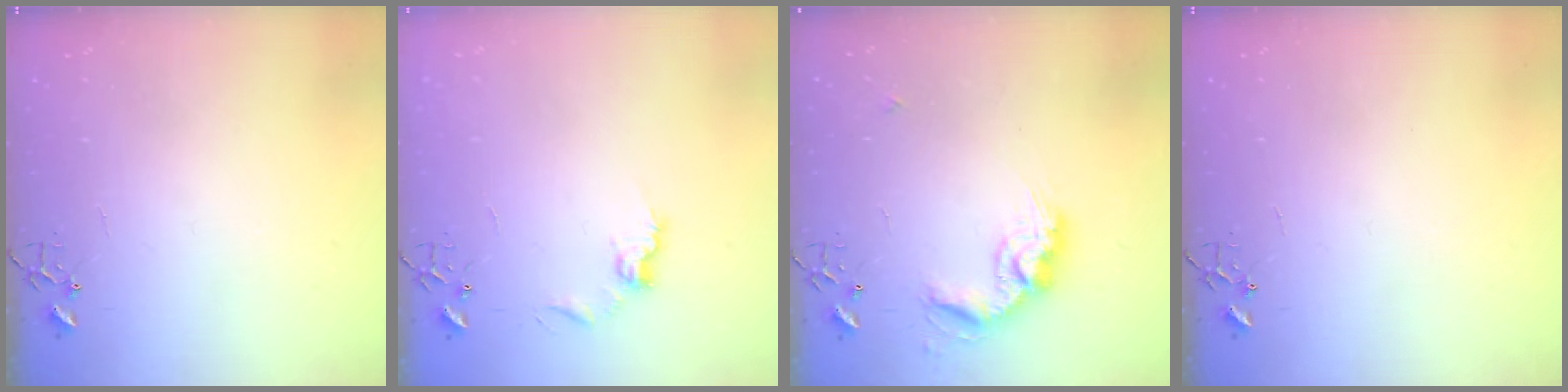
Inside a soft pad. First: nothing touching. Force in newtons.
{"total": 7.8, "press": 7.8, "slide": 0.4}
{"total": 15.0, "press": 15.0, "slide": 0.6}
{"total": 0.0}